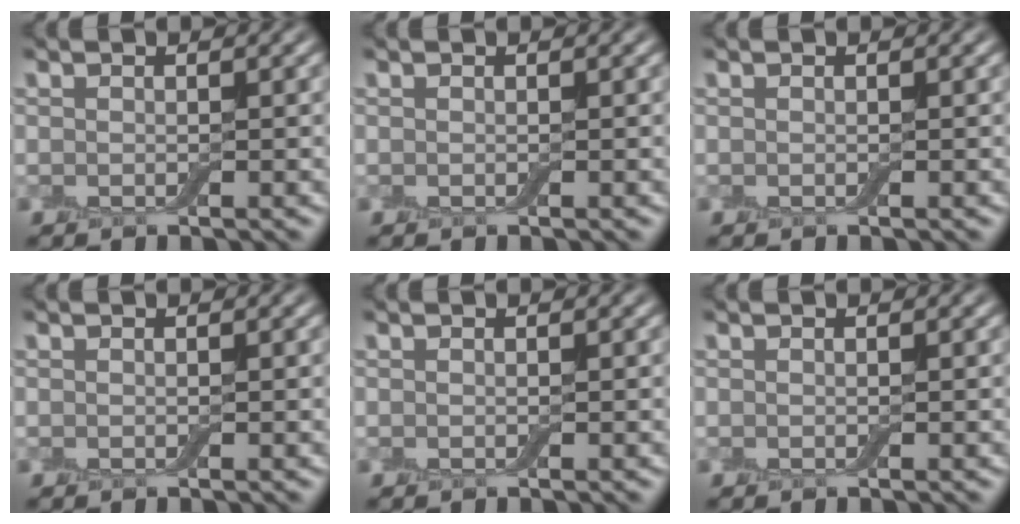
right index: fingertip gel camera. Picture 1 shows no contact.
{"total": 0.0}
{"total": 0.0}
{"total": 0.0}
{"total": 0.0}
{"total": 0.0}